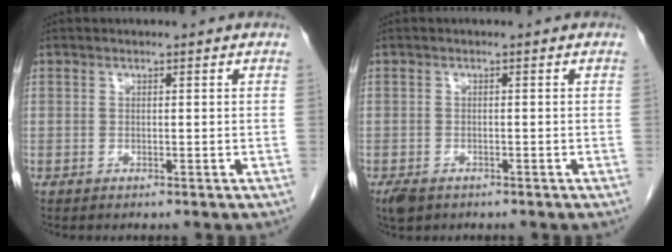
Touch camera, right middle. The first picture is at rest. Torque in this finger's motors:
{"motor_torque": [-0.19, -0.27, 0.03, 0.01]}